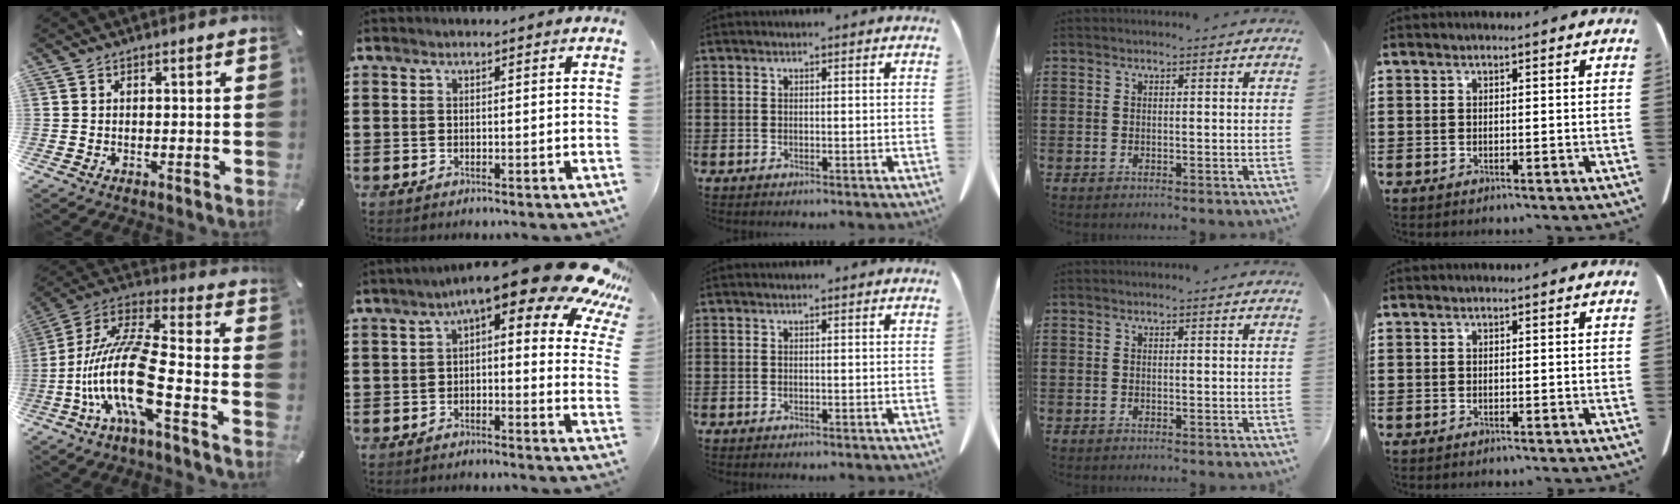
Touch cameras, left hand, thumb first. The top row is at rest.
{"thumb": {"total": 20.0, "force": [-6.0, 6.3, 18.0], "torque": [-0.395, -0.001, -0.114]}, "index": {"total": 13.2, "force": [9.2, 2.0, 9.3], "torque": [-0.151, -0.064, 0.147]}}